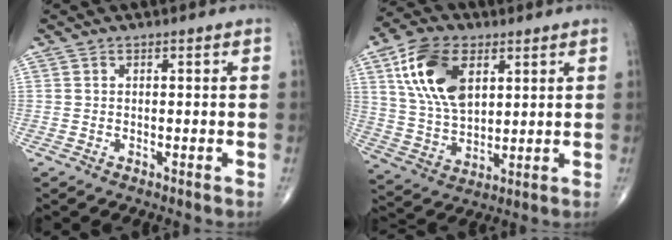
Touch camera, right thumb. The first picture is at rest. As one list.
[{"total": 14.9, "force": [5.7, 8.6, 10.8], "torque": [-0.191, -0.016, 0.112]}]